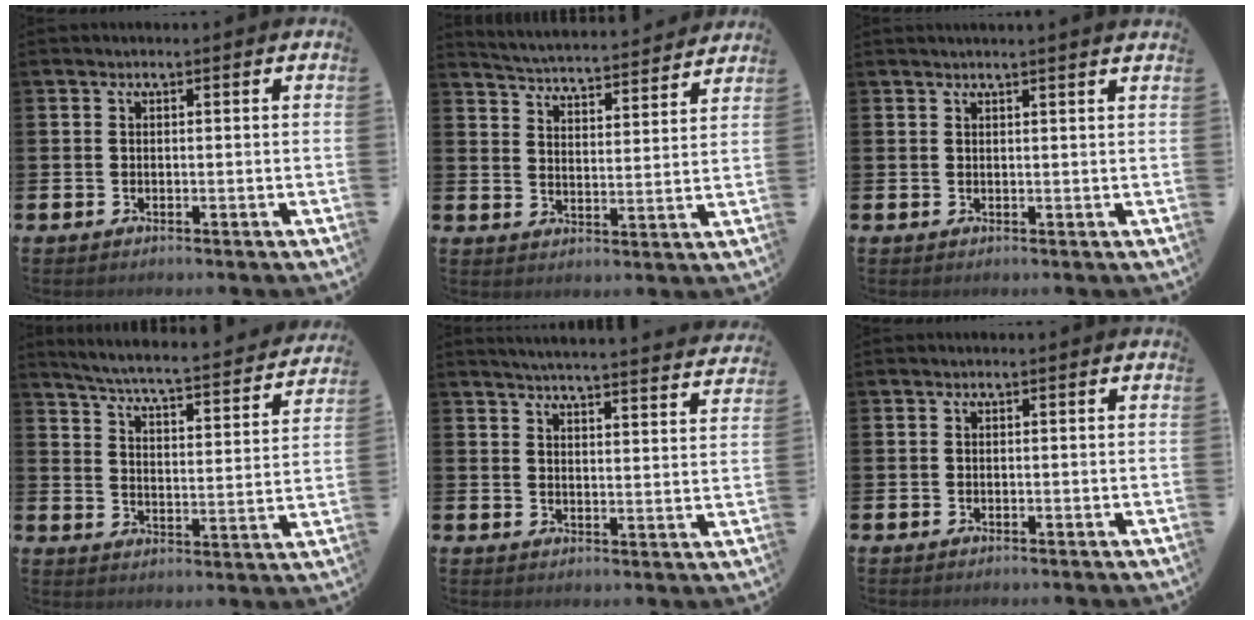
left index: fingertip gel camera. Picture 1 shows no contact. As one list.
[{"total": 4.8, "force": [4.8, 0.2, 0.3], "torque": [-0.030, -0.043, 0.082]}, {"total": 1.1, "force": [1.0, -0.3, 0.2], "torque": [0.002, -0.005, 0.019]}, {"total": 5.2, "force": [4.8, -0.1, 1.8], "torque": [-0.060, -0.045, 0.075]}, {"total": 4.9, "force": [4.9, -0.4, 0.5], "torque": [-0.021, -0.037, 0.084]}, {"total": 0.0}]